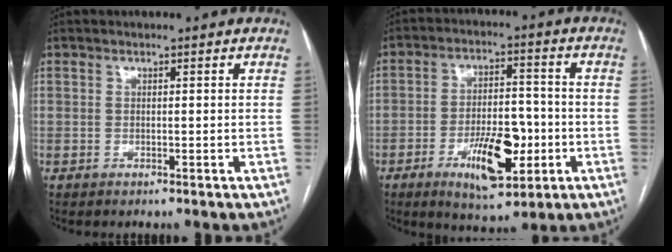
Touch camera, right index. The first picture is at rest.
{"total": 11.2, "force": [-4.0, 4.3, 9.6], "torque": [-0.163, 0.005, -0.058]}